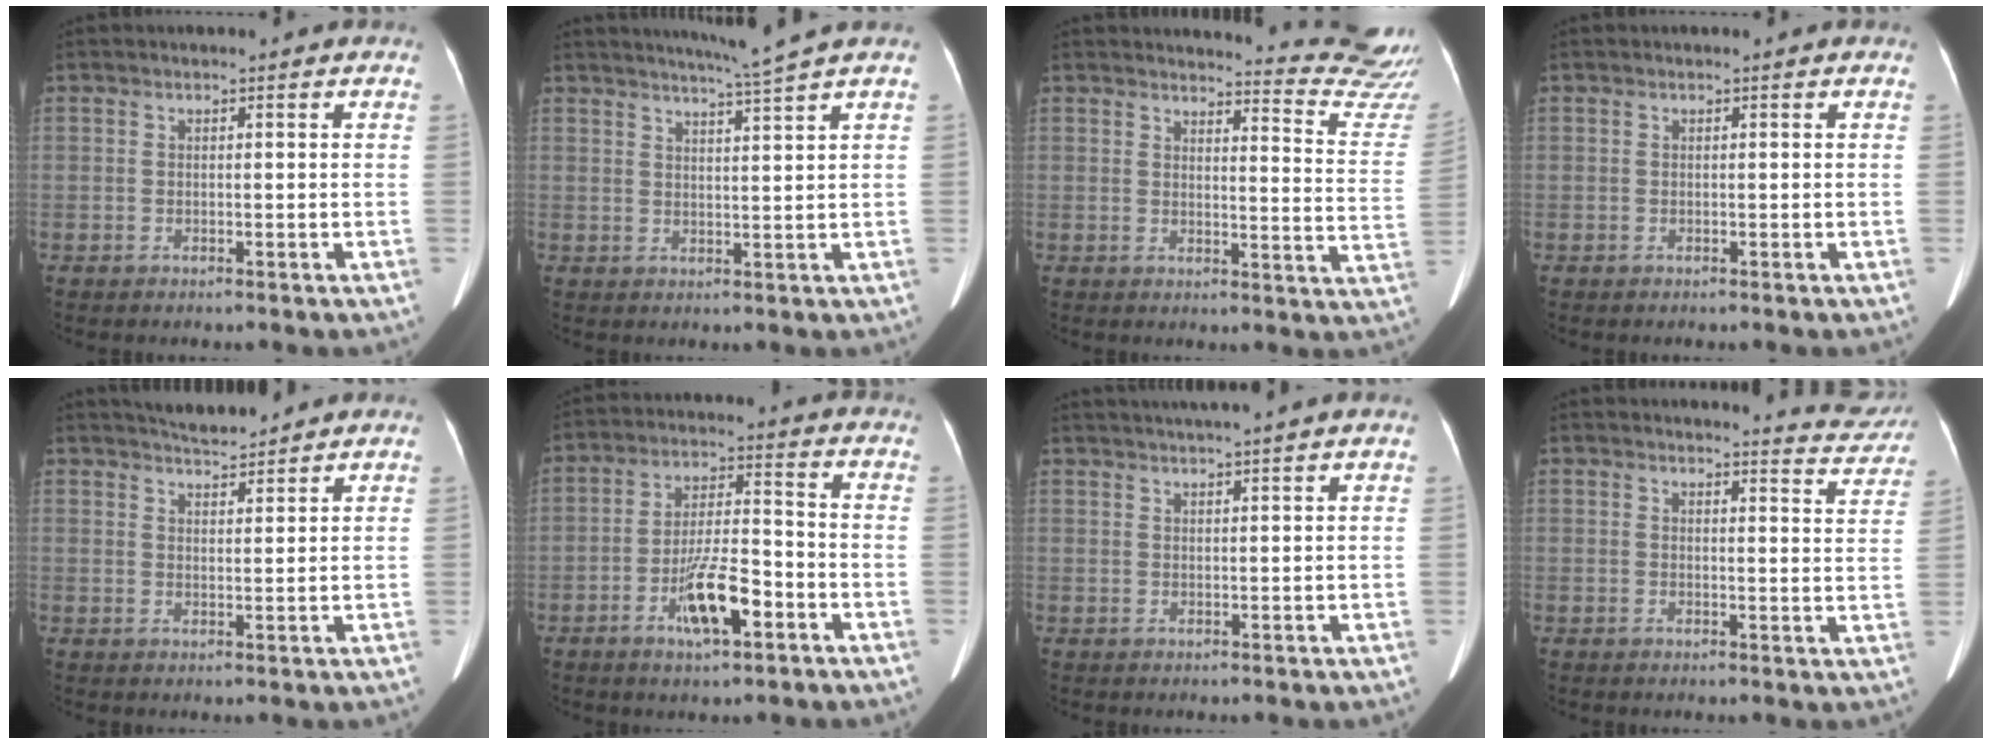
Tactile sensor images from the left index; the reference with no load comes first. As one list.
[{"total": 5.1, "force": [4.2, -1.9, 2.1], "torque": [-0.035, -0.011, 0.069]}, {"total": 13.9, "force": [13.9, -1.0, 0.9], "torque": [0.003, -0.134, 0.132]}, {"total": 0.0}, {"total": 4.4, "force": [4.2, 0.2, 1.1], "torque": [-0.020, 0.010, 0.073]}, {"total": 9.2, "force": [-4.2, 2.3, 7.9], "torque": [-0.157, 0.000, -0.070]}, {"total": 5.9, "force": [5.1, -1.3, 2.7], "torque": [-0.037, 0.024, 0.071]}, {"total": 6.7, "force": [6.7, 0.5, 0.2], "torque": [0.002, -0.032, 0.058]}]